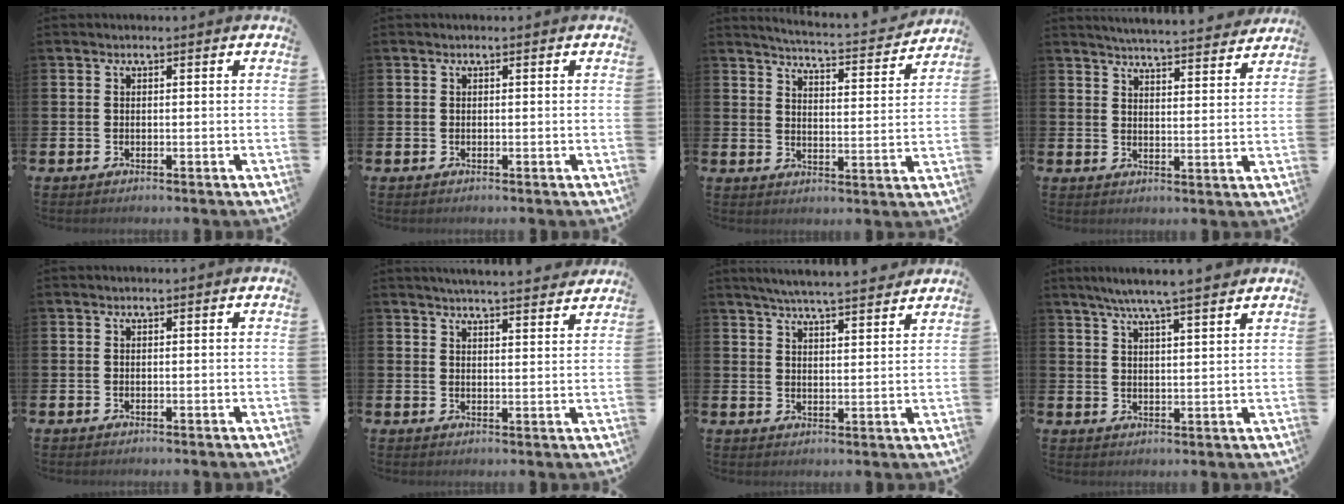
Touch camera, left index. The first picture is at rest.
{"total": 0.0}
{"total": 4.6, "force": [4.5, 0.0, 1.0], "torque": [-0.032, -0.041, 0.072]}
{"total": 5.3, "force": [5.3, -0.1, 0.6], "torque": [-0.023, -0.039, 0.094]}
{"total": 0.0}
{"total": 4.8, "force": [4.7, -0.3, 0.5], "torque": [-0.018, -0.026, 0.084]}
{"total": 5.6, "force": [5.5, -0.1, 1.2], "torque": [-0.034, -0.031, 0.097]}
{"total": 6.2, "force": [5.7, -0.1, 2.5], "torque": [-0.060, -0.021, 0.101]}